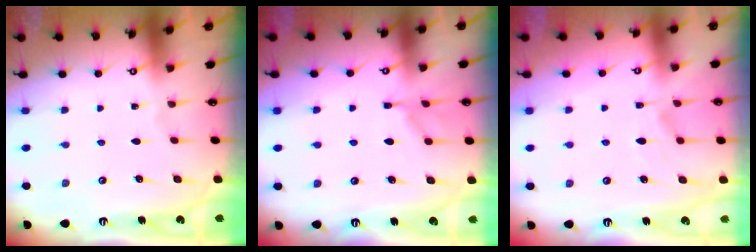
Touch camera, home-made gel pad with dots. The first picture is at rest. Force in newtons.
{"total": 5.8, "press": 5.8, "slide": 0.8}
{"total": 1.4, "press": 0.7, "slide": 1.2}